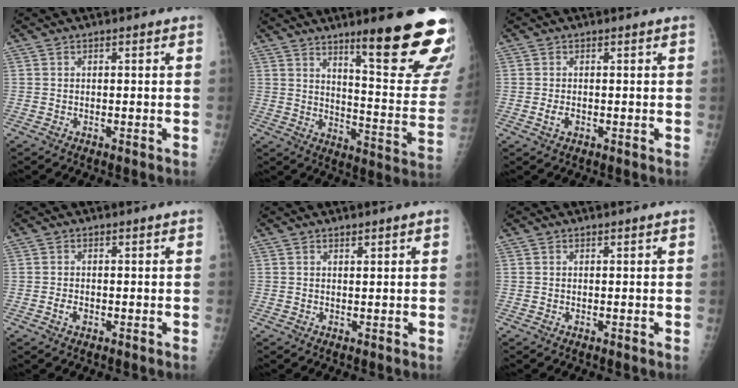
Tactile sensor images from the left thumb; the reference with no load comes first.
{"total": 22.2, "force": [13.4, 3.4, 17.4], "torque": [-0.201, -0.086, 0.197]}
{"total": 1.6, "force": [-0.3, 1.0, 1.2], "torque": [-0.023, 0.000, -0.004]}
{"total": 1.4, "force": [-0.4, 0.9, 0.9], "torque": [-0.016, 0.001, -0.006]}
{"total": 0.7, "force": [0.6, 0.0, 0.4], "torque": [-0.005, -0.005, 0.011]}
{"total": 0.0}